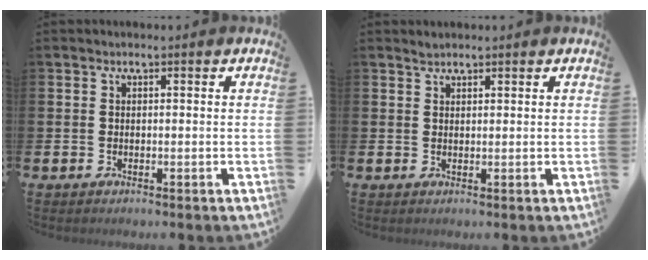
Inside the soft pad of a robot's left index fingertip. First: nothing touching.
{"total": 1.3, "force": [1.3, 0.4, 0.1], "torque": [0.008, -0.001, 0.022]}